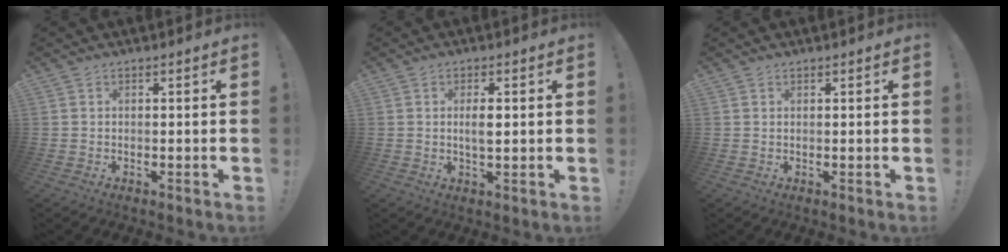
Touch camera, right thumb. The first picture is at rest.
{"total": 3.8, "force": [0.3, 1.5, 3.5], "torque": [-0.053, -0.003, 0.002]}
{"total": 0.6, "force": [0.5, 0.1, 0.2], "torque": [-0.001, -0.002, 0.009]}